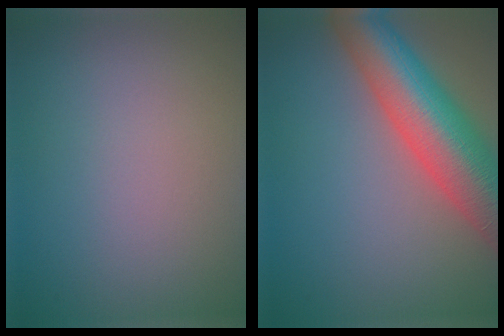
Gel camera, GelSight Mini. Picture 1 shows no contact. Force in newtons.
{"total": 11.3, "press": 11.3, "slide": 0.6}